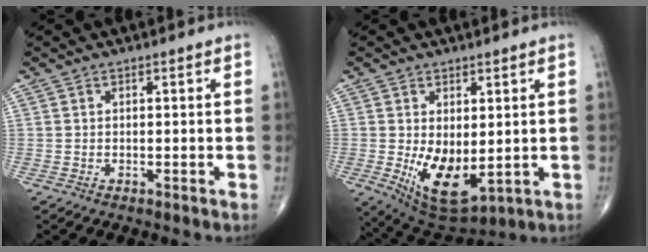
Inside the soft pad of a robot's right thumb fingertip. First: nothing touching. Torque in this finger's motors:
{"motor_torque": [-0.16, 1.04, 0.82, 0.36, 0.36]}